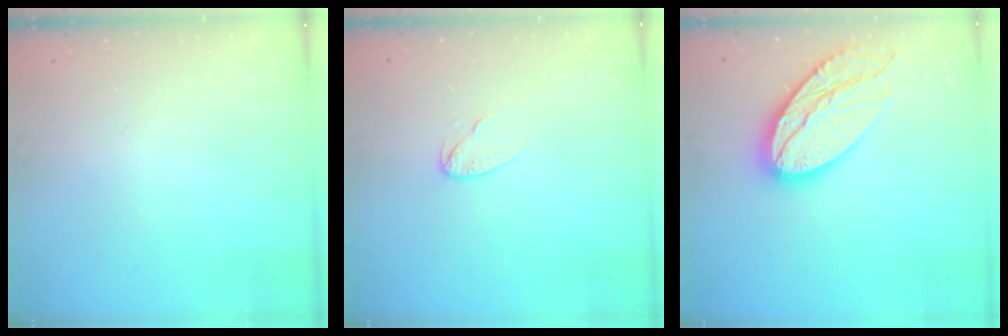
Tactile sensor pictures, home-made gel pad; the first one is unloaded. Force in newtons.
{"total": 4.6, "press": 4.6, "slide": 0.4}
{"total": 18.8, "press": 18.7, "slide": 1.3}